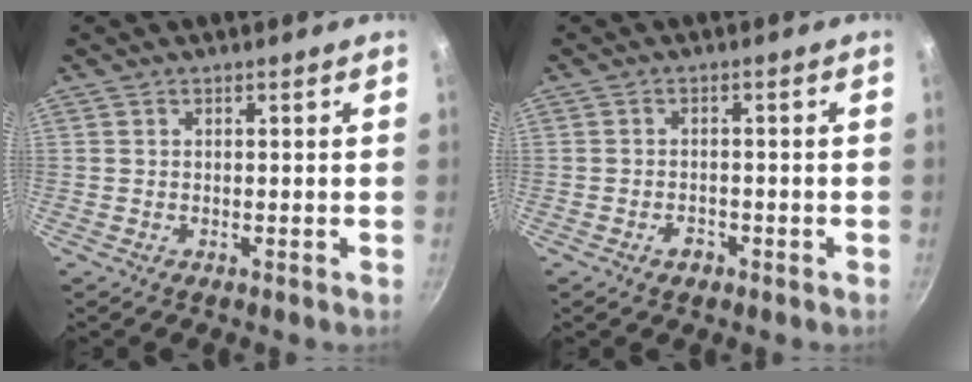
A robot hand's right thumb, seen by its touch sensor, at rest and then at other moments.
{"total": 2.4, "force": [-1.4, 1.6, 1.2], "torque": [-0.010, 0.016, -0.020]}